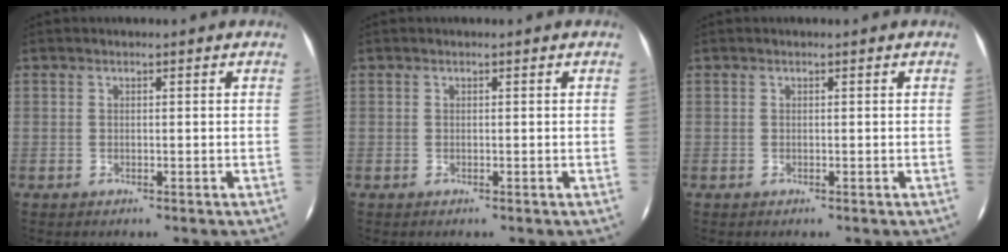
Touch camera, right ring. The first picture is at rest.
{"total": 0.0}
{"total": 0.0}